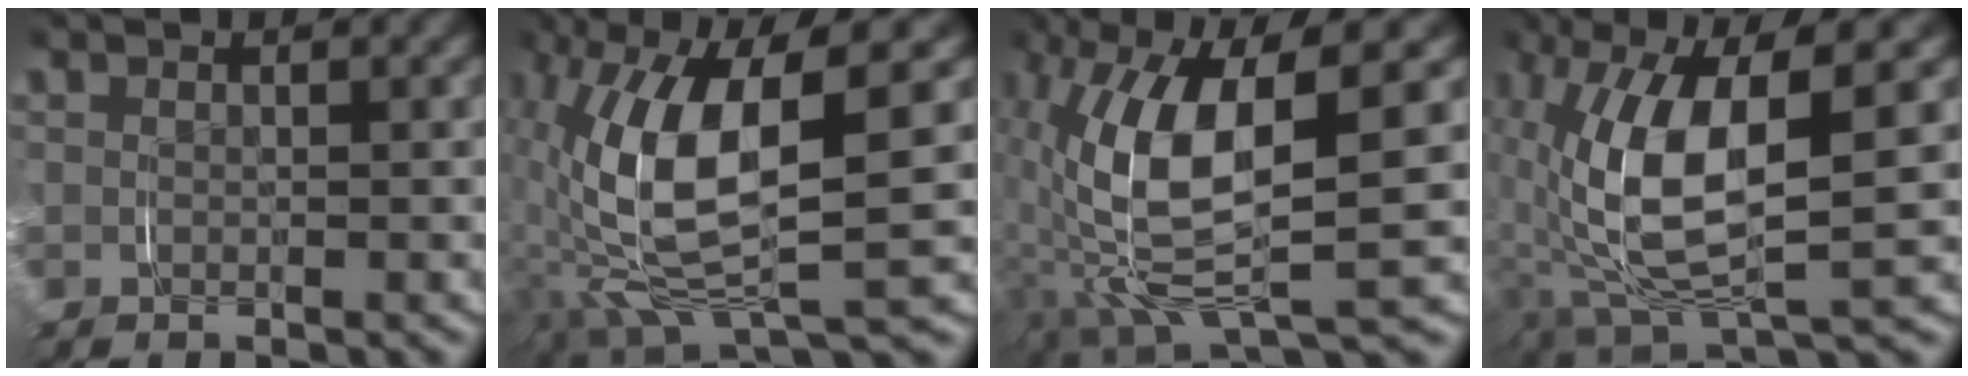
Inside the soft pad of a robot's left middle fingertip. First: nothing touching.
{"total": 12.1, "force": [0.0, 4.8, 11.1], "torque": [-0.217, -0.012, 0.012]}
{"total": 12.1, "force": [-0.2, 4.7, 11.1], "torque": [-0.218, -0.013, 0.013]}
{"total": 10.8, "force": [0.3, 4.5, 9.8], "torque": [-0.203, -0.008, 0.017]}